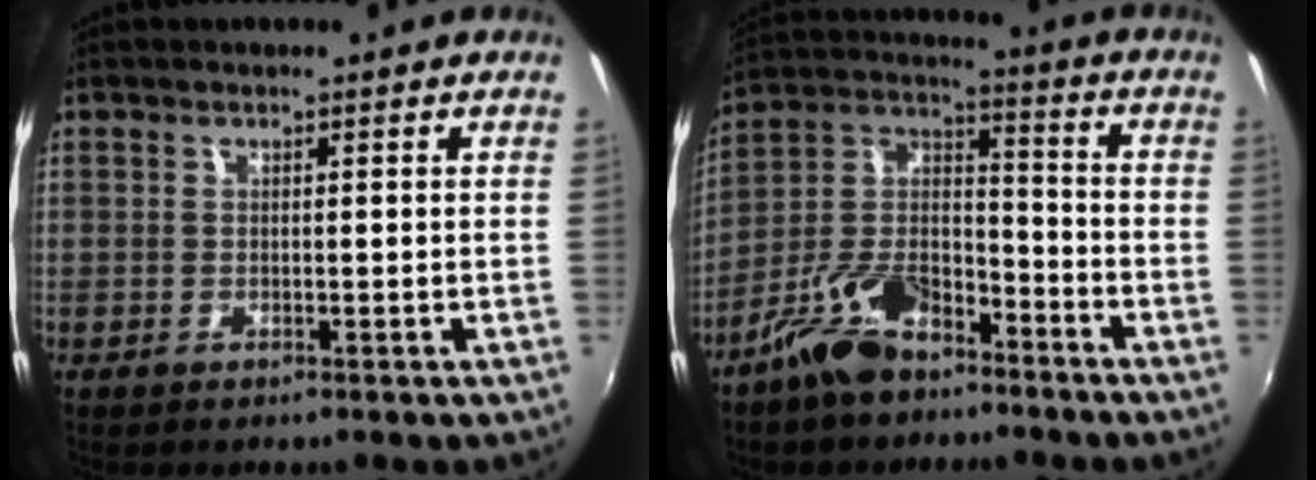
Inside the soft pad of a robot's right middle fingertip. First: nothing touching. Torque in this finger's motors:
{"motor_torque": [1.18, -0.96, 0.58, 0.18]}